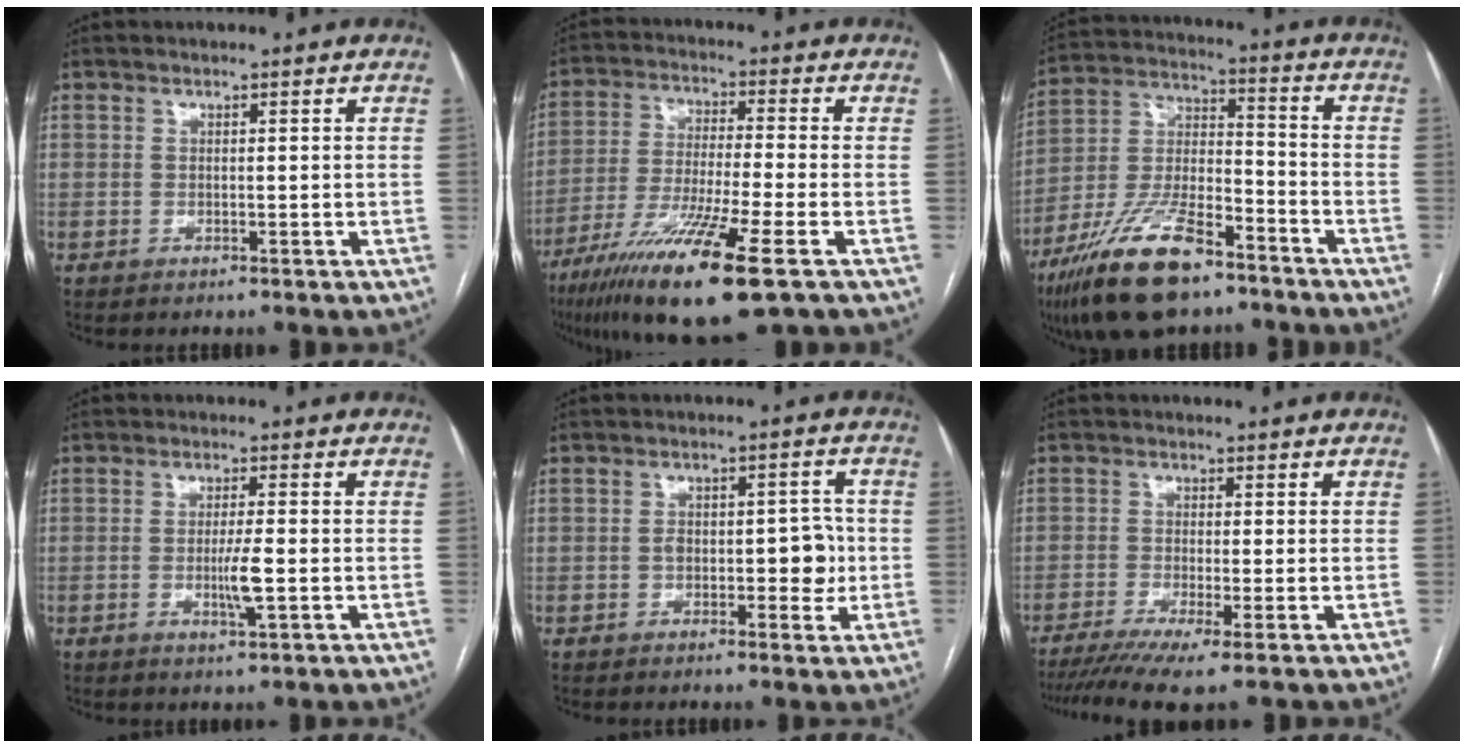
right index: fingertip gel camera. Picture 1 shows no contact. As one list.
[{"total": 15.9, "force": [-8.8, 0.2, 13.2], "torque": [-0.258, -0.045, -0.158]}, {"total": 17.6, "force": [-11.9, 5.5, 11.7], "torque": [-0.251, -0.008, -0.216]}, {"total": 3.9, "force": [-0.9, 0.0, 3.8], "torque": [-0.073, -0.008, -0.015]}, {"total": 6.1, "force": [-0.8, 3.0, 5.2], "torque": [-0.068, 0.016, -0.008]}, {"total": 8.1, "force": [-5.6, 0.1, 5.8], "torque": [-0.097, -0.015, -0.093]}]